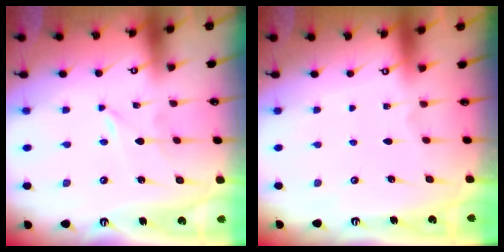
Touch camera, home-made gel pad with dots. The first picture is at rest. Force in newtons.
{"total": 0.0}